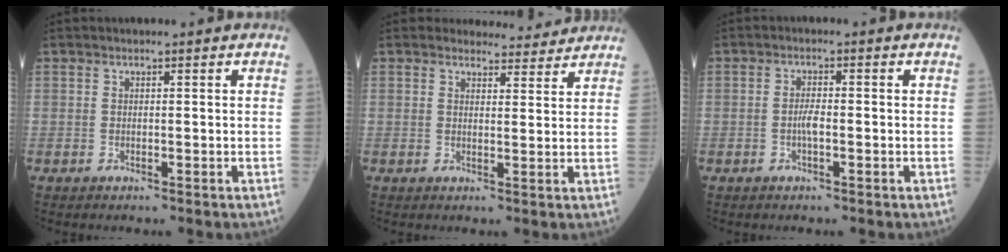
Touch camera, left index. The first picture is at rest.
{"total": 5.3, "force": [5.2, 1.3, 0.1], "torque": [0.005, 0.001, 0.055]}
{"total": 1.9, "force": [-0.6, 0.3, 1.7], "torque": [-0.036, -0.001, -0.012]}